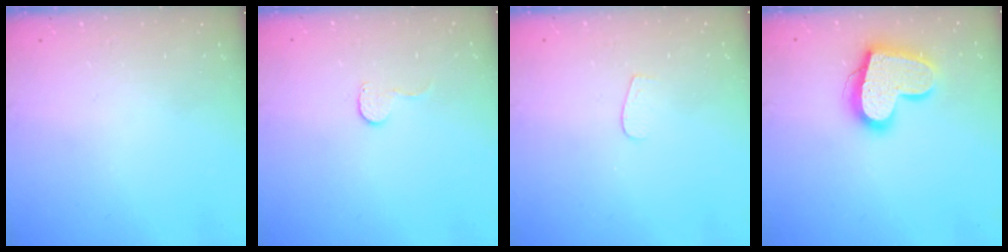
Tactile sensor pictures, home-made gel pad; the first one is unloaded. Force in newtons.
{"total": 4.6, "press": 4.6, "slide": 0.4}
{"total": 3.7, "press": 3.7, "slide": 0.3}
{"total": 17.7, "press": 17.6, "slide": 1.5}